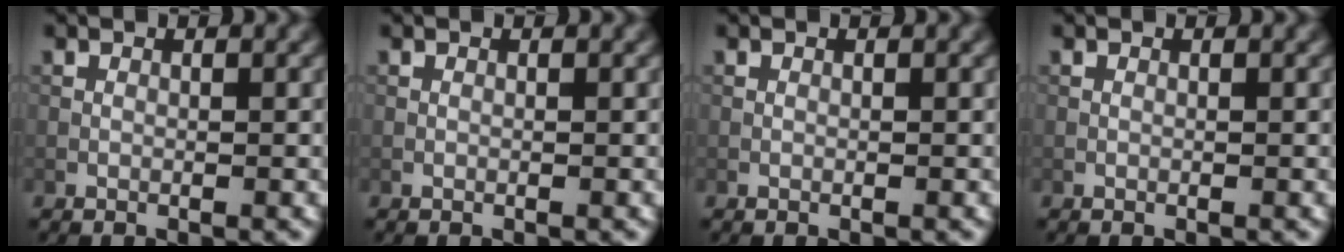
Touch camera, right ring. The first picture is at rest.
{"total": 0.0}
{"total": 0.0}
{"total": 0.0}